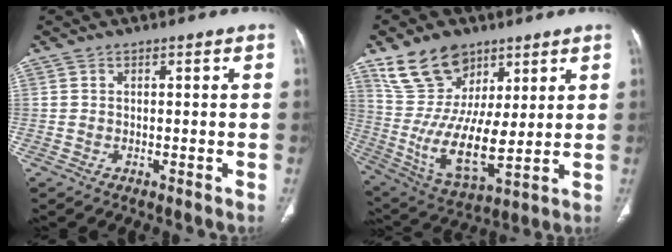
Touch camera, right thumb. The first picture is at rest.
{"total": 17.1, "force": [9.0, 10.2, 10.3], "torque": [-0.158, -0.046, 0.187]}